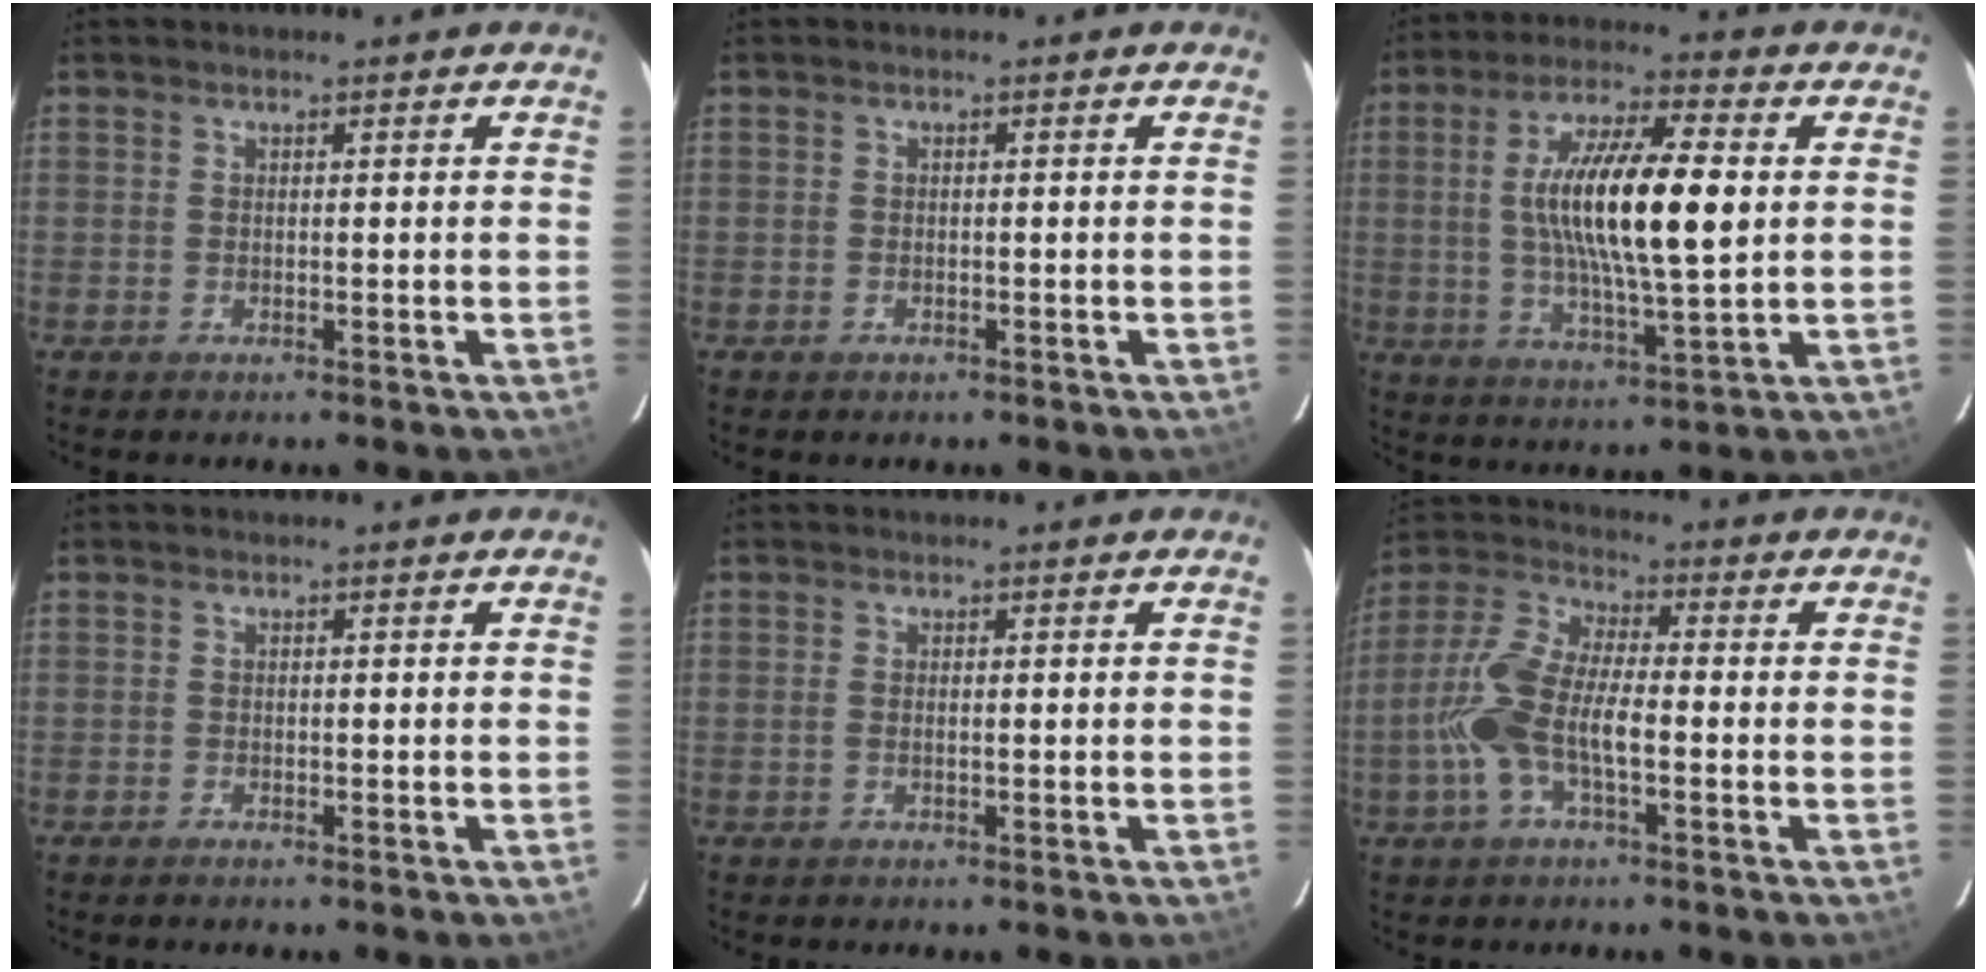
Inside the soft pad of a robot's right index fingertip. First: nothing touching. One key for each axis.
{"total": 0.9, "fx": -0.6, "fy": 0.7, "fz": 0.1, "tx": -0.003, "ty": 0.000, "tz": -0.007}
{"total": 16.3, "fx": 1.8, "fy": 3.5, "fz": 15.8, "tx": -0.287, "ty": 0.004, "tz": 0.031}
{"total": 0.7, "fx": -0.6, "fy": 0.2, "fz": 0.2, "tx": -0.006, "ty": -0.002, "tz": -0.012}
{"total": 0.7, "fx": -0.1, "fy": 0.2, "fz": 0.7, "tx": -0.017, "ty": 0.001, "tz": -0.004}
{"total": 11.8, "fx": -2.9, "fy": 4.3, "fz": 10.6, "tx": -0.233, "ty": 0.008, "tz": -0.061}